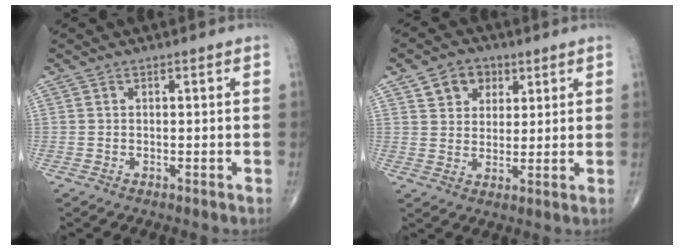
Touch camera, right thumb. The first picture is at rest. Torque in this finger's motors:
{"motor_torque": [-0.33, 0.46, -0.34, -0.06, -0.05]}